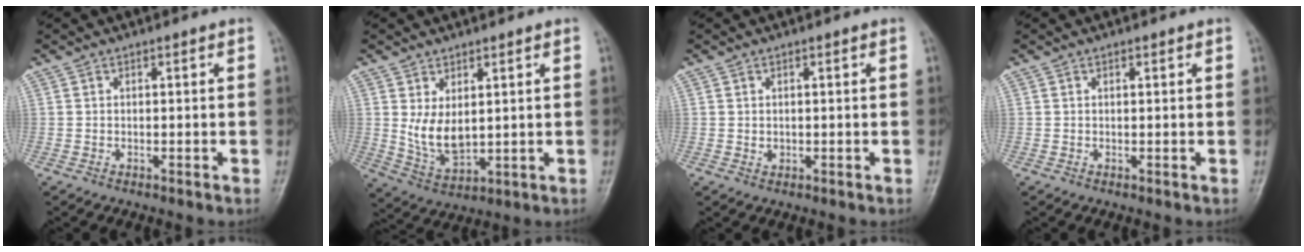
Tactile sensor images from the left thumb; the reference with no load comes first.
{"total": 7.0, "force": [1.7, 3.8, 5.6], "torque": [-0.092, -0.021, 0.050]}
{"total": 1.0, "force": [0.2, 0.7, 0.7], "torque": [-0.007, -0.002, 0.009]}
{"total": 0.5, "force": [0.3, 0.1, 0.4], "torque": [-0.006, -0.001, 0.005]}